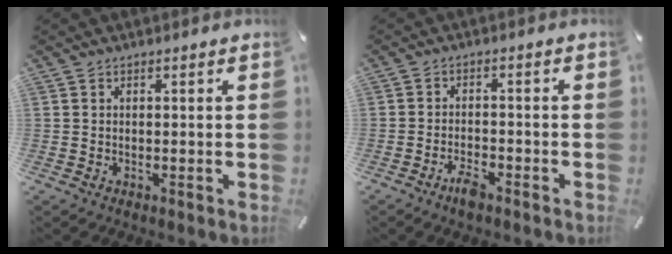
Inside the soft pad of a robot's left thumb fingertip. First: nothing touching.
{"total": 4.0, "force": [-3.2, 1.3, 2.1], "torque": [-0.052, 0.009, -0.063]}